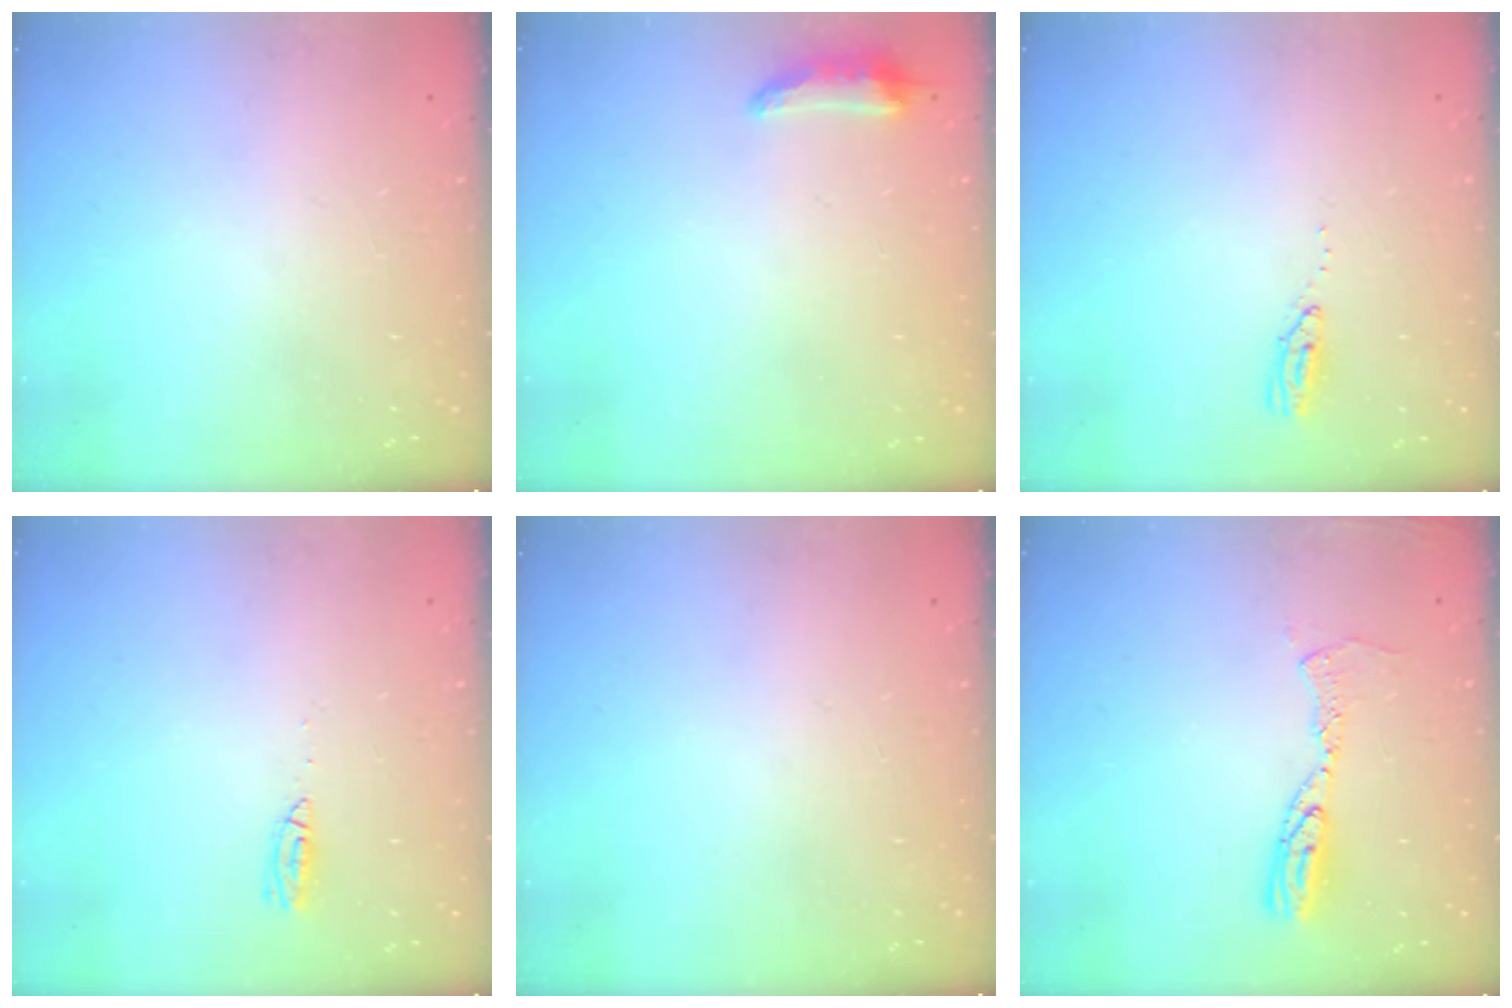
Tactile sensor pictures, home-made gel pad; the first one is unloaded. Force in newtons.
{"total": 5.8, "press": 5.8, "slide": 1.0}
{"total": 3.5, "press": 3.5, "slide": 0.3}
{"total": 5.4, "press": 4.1, "slide": 3.5}
{"total": 0.0}
{"total": 9.3, "press": 9.3, "slide": 0.9}